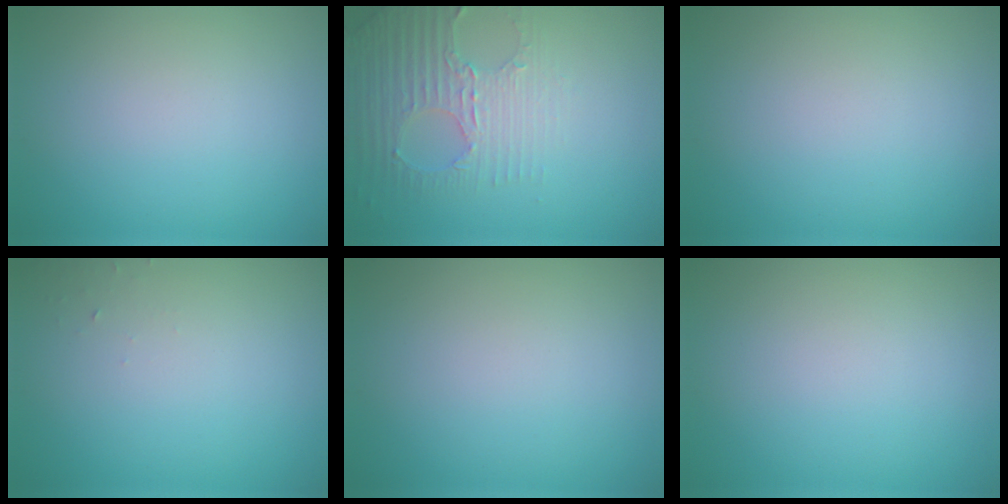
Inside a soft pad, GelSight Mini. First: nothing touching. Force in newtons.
{"total": 2.8, "press": 2.7, "slide": 0.9}
{"total": 0.0}
{"total": 0.6, "press": 0.6, "slide": 0.1}
{"total": 0.0}
{"total": 0.0}